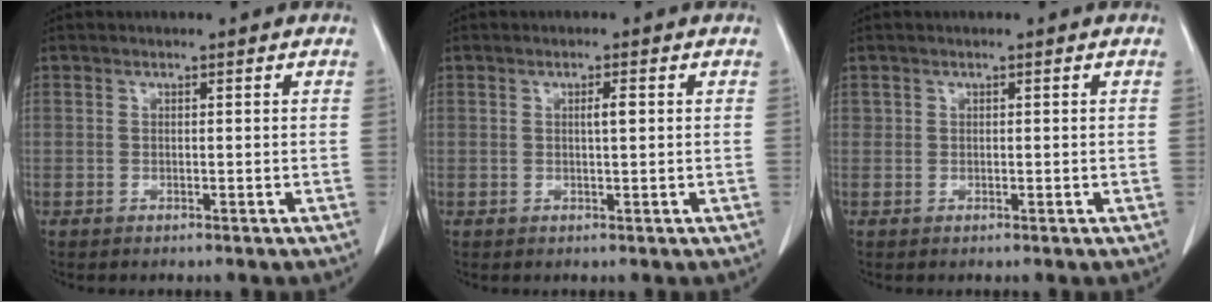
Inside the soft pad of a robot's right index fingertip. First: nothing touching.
{"total": 1.5, "force": [0.3, 0.1, 1.4], "torque": [-0.026, 0.002, 0.004]}
{"total": 0.0}